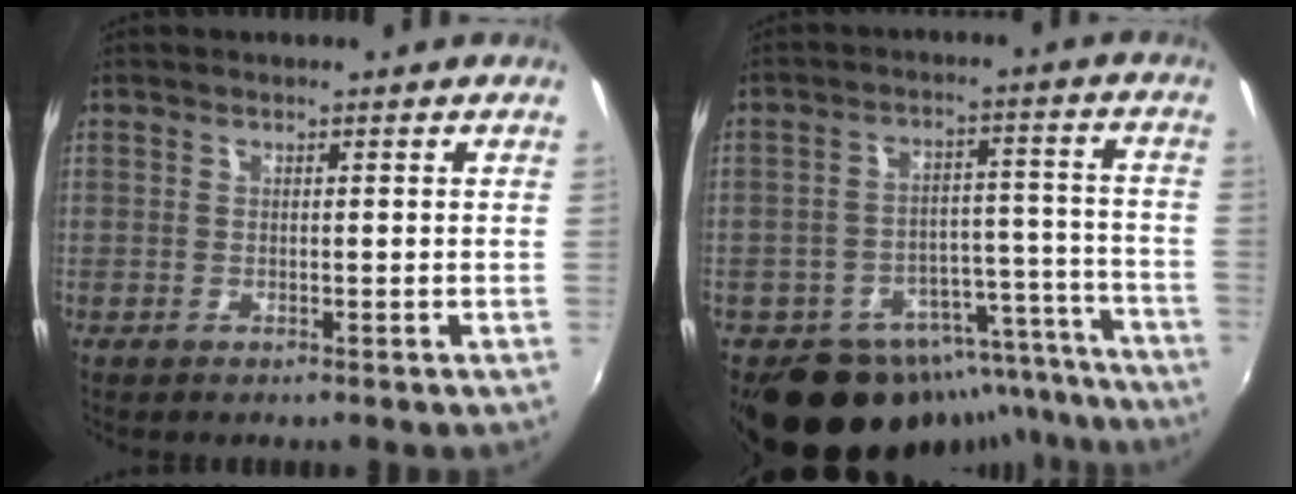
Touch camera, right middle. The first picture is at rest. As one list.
[{"total": 18.7, "force": [-15.5, 8.9, 5.6], "torque": [-0.094, 0.045, -0.198]}]